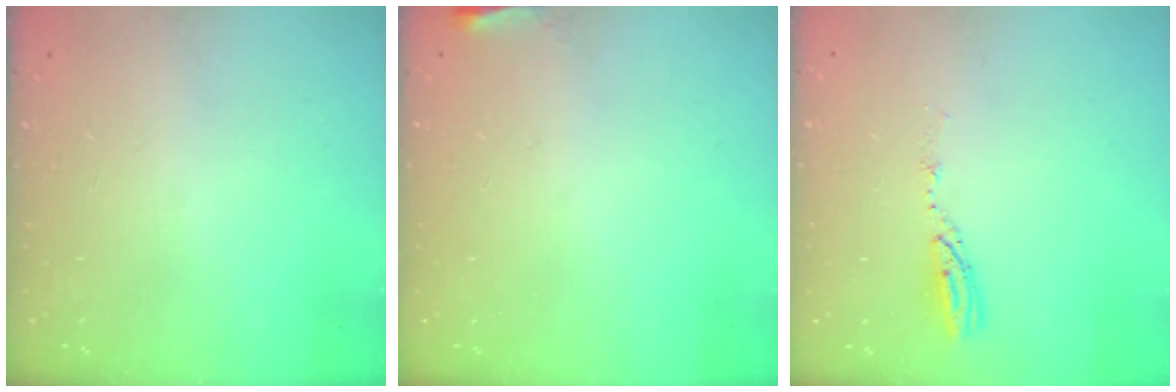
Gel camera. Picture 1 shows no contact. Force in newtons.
{"total": 5.0, "press": 4.9, "slide": 1.0}
{"total": 4.8, "press": 4.8, "slide": 0.2}